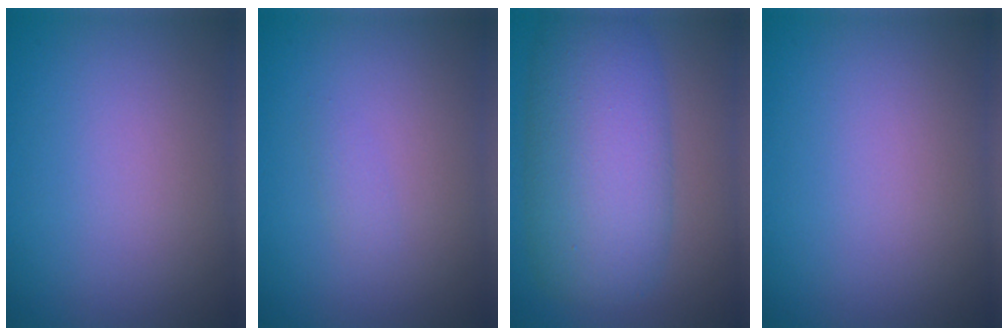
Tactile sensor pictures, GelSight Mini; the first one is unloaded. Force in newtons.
{"total": 0.7, "press": 0.7, "slide": 0.0}
{"total": 9.5, "press": 9.5, "slide": 0.2}
{"total": 0.0}